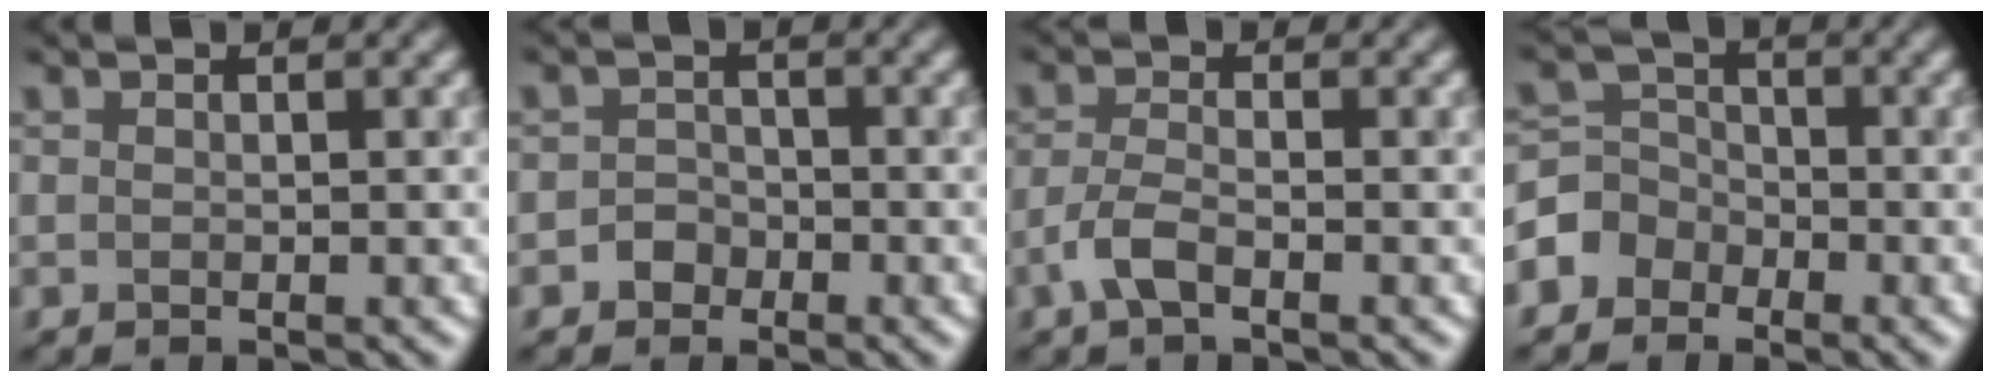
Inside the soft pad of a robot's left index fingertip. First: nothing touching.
{"total": 1.5, "force": [-0.8, 1.2, 0.2], "torque": [0.003, 0.008, -0.016]}
{"total": 2.4, "force": [-1.3, 0.9, 1.8], "torque": [-0.043, 0.005, -0.034]}
{"total": 3.1, "force": [-1.9, 2.5, 0.2], "torque": [0.003, 0.012, -0.051]}